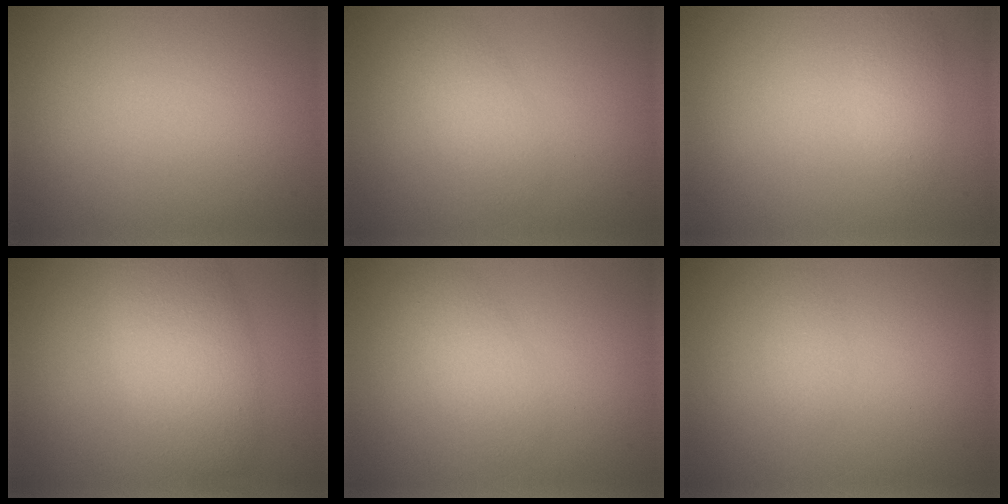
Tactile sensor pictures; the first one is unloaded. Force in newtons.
{"total": 2.2, "press": 2.2, "slide": 0.0}
{"total": 1.6, "press": 1.6, "slide": 0.1}
{"total": 6.4, "press": 6.4, "slide": 0.1}
{"total": 2.2, "press": 2.2, "slide": 0.0}
{"total": 0.9, "press": 0.9, "slide": 0.0}